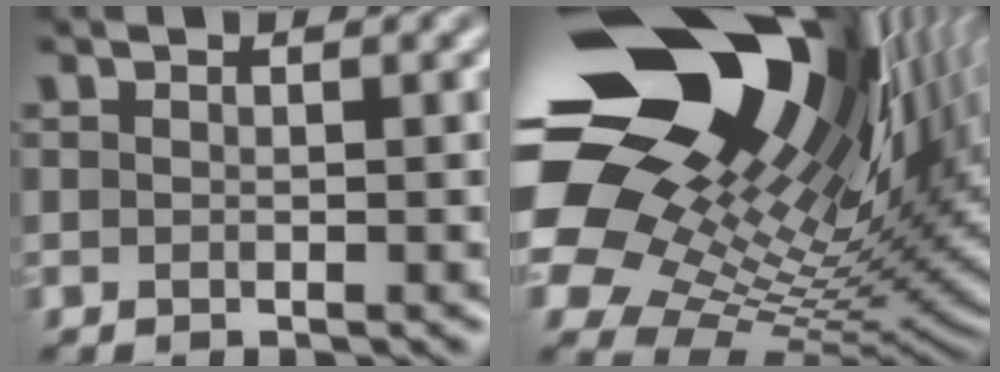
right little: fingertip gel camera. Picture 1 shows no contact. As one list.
[{"total": 17.5, "force": [8.4, 8.7, 12.7], "torque": [-0.238, 0.039, 0.145]}]